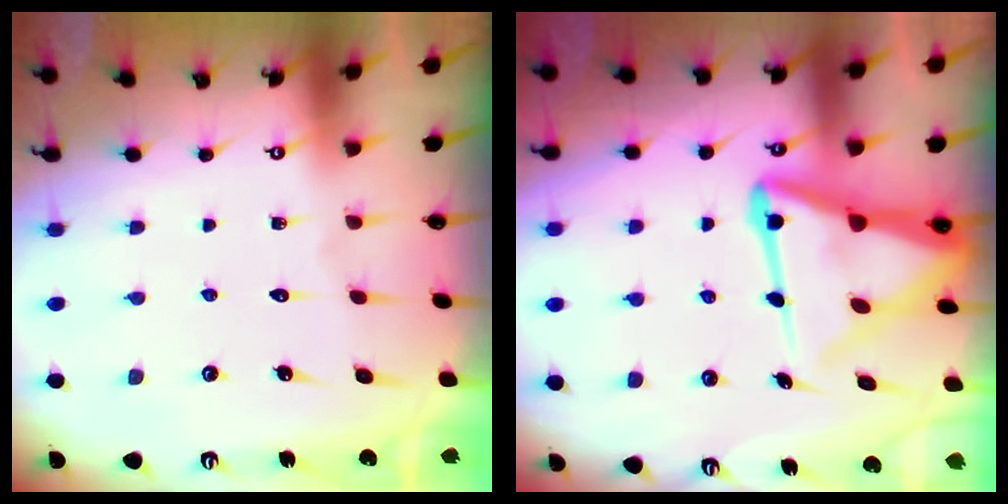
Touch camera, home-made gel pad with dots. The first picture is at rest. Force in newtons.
{"total": 14.0, "press": 14.0, "slide": 1.4}